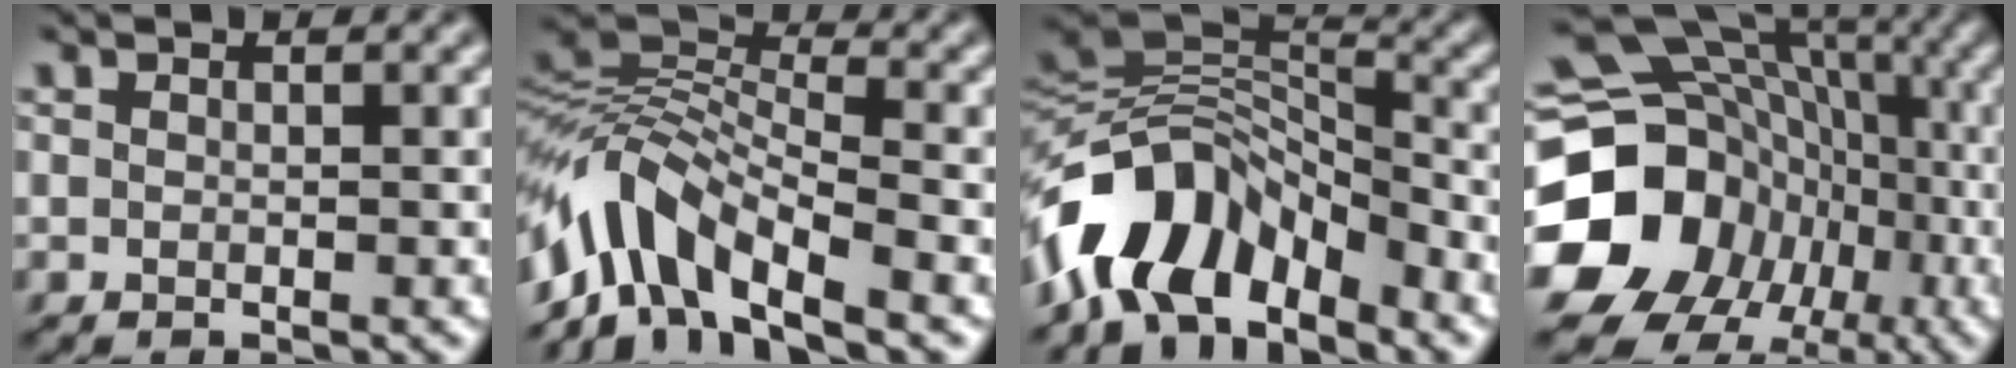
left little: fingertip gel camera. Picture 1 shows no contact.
{"total": 8.0, "force": [-4.9, 3.2, 5.5], "torque": [-0.091, 0.015, -0.106]}
{"total": 9.4, "force": [-5.7, 4.6, 5.8], "torque": [-0.097, 0.014, -0.116]}
{"total": 21.1, "force": [-4.9, 18.4, 9.2], "torque": [-0.159, -0.023, -0.104]}